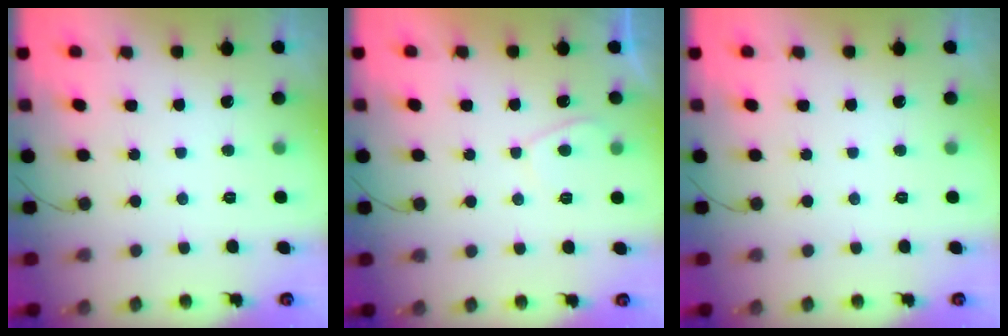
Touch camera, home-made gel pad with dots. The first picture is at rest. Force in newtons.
{"total": 2.4, "press": 2.3, "slide": 0.7}
{"total": 0.0}